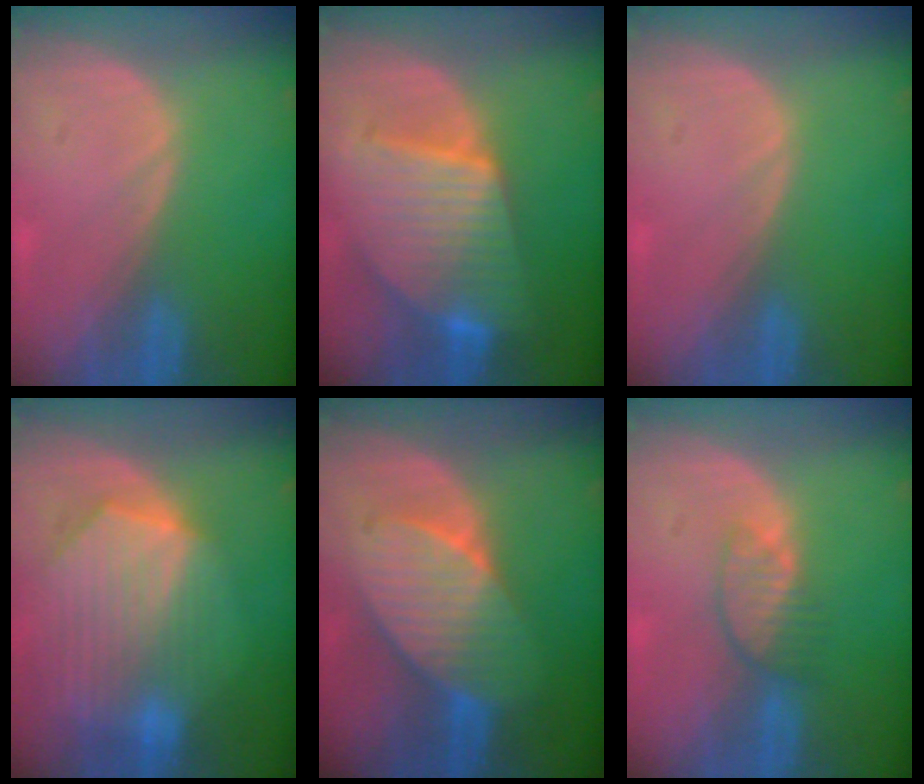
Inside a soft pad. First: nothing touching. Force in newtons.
{"total": 10.1, "press": 10.1, "slide": 0.8}
{"total": 0.0}
{"total": 10.3, "press": 9.0, "slide": 5.1}
{"total": 8.0, "press": 8.0, "slide": 0.2}
{"total": 3.7, "press": 3.4, "slide": 1.5}